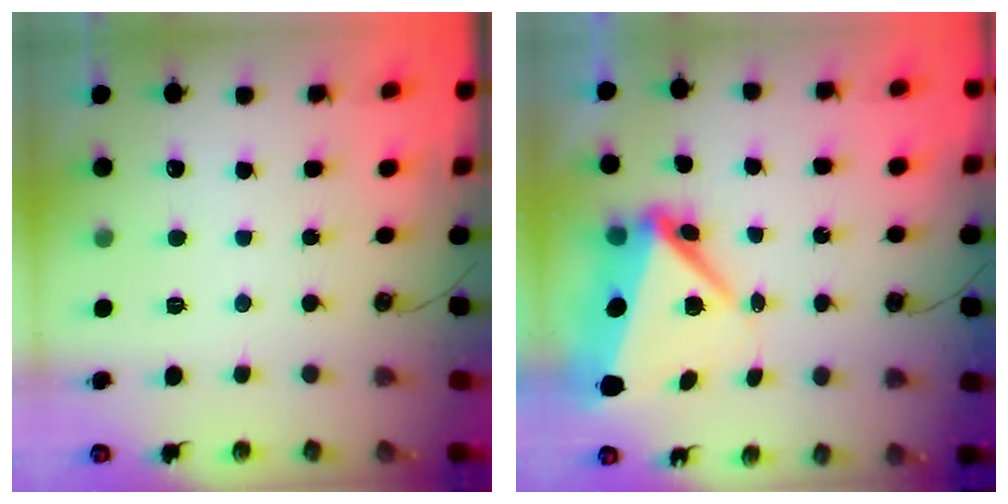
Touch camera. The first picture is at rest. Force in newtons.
{"total": 8.5, "press": 8.2, "slide": 2.0}